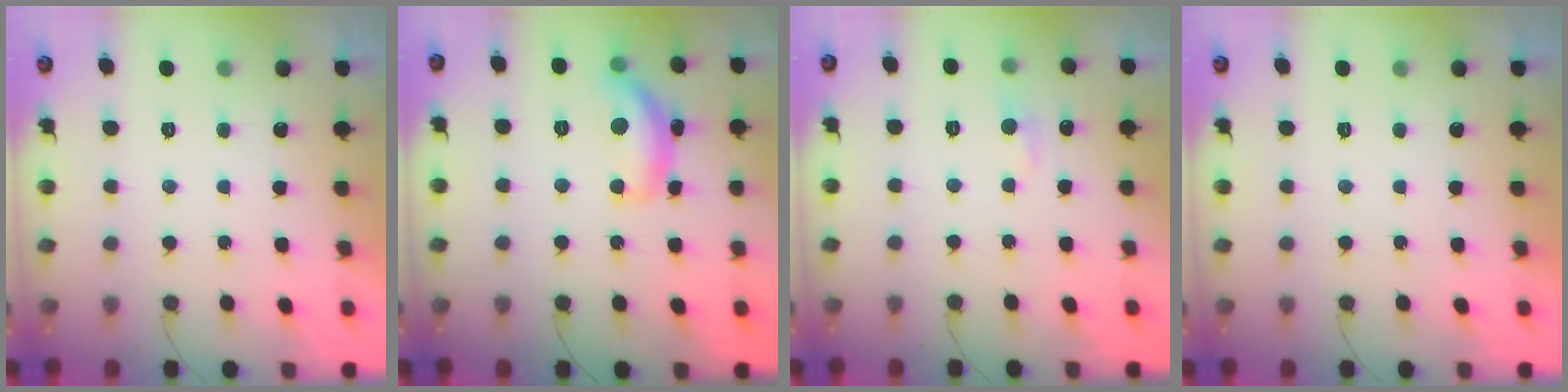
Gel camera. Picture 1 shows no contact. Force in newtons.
{"total": 12.3, "press": 12.3, "slide": 0.9}
{"total": 5.3, "press": 5.2, "slide": 0.6}
{"total": 0.0}